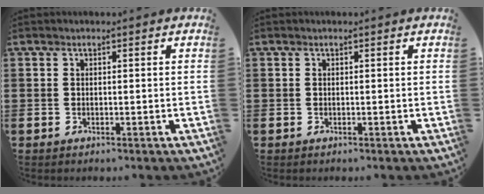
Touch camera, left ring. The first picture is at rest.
{"total": 0.0}